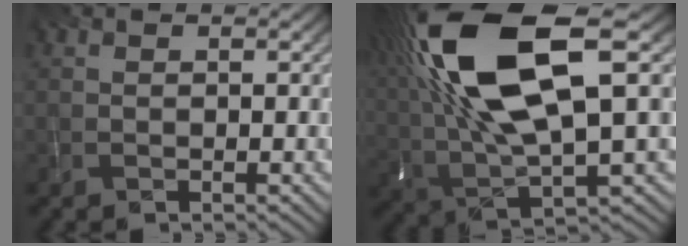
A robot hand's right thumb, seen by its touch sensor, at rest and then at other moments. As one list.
[{"total": 17.6, "force": [5.7, 6.3, 15.4], "torque": [-0.345, 0.015, 0.106]}]